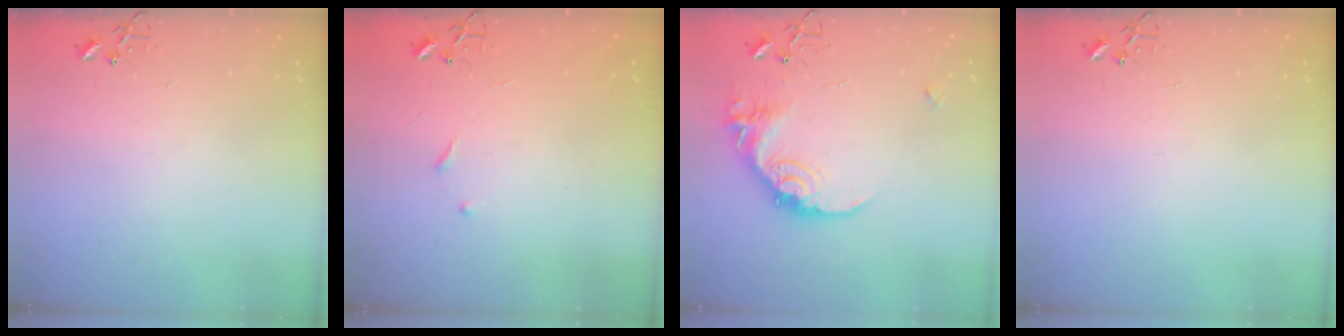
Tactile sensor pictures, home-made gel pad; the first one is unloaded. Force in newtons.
{"total": 4.0, "press": 3.9, "slide": 0.6}
{"total": 18.0, "press": 17.9, "slide": 1.1}
{"total": 0.0}